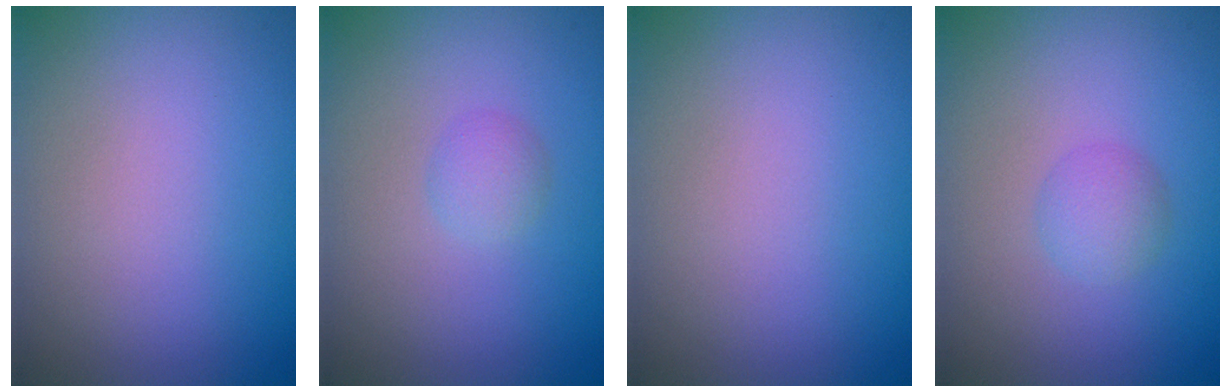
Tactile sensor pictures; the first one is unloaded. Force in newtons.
{"total": 1.4, "press": 1.4, "slide": 0.0}
{"total": 0.0}
{"total": 1.8, "press": 1.8, "slide": 0.1}